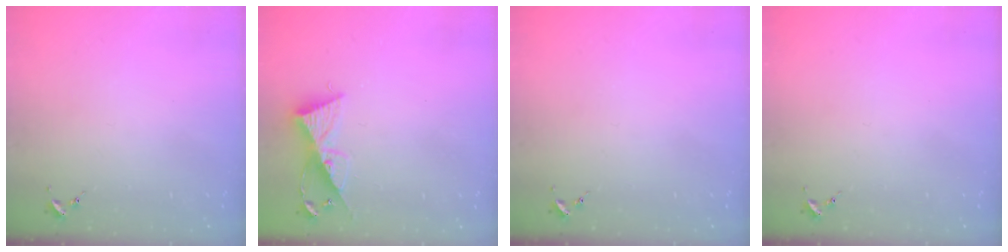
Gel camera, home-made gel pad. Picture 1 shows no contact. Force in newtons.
{"total": 9.8, "press": 9.8, "slide": 0.2}
{"total": 0.0}
{"total": 0.0}